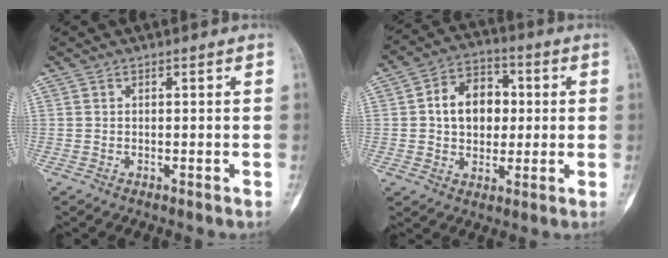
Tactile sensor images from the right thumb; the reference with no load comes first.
{"total": 11.8, "force": [1.2, 8.8, 7.8], "torque": [-0.081, 0.015, 0.016]}